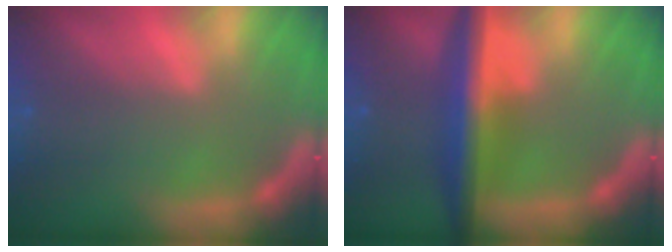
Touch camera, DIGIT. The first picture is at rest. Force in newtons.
{"total": 7.1}